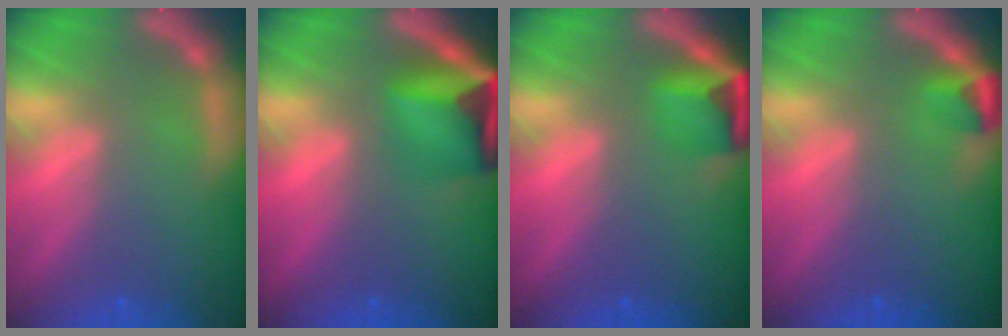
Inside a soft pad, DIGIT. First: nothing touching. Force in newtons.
{"total": 8.1}
{"total": 4.4}
{"total": 1.9}